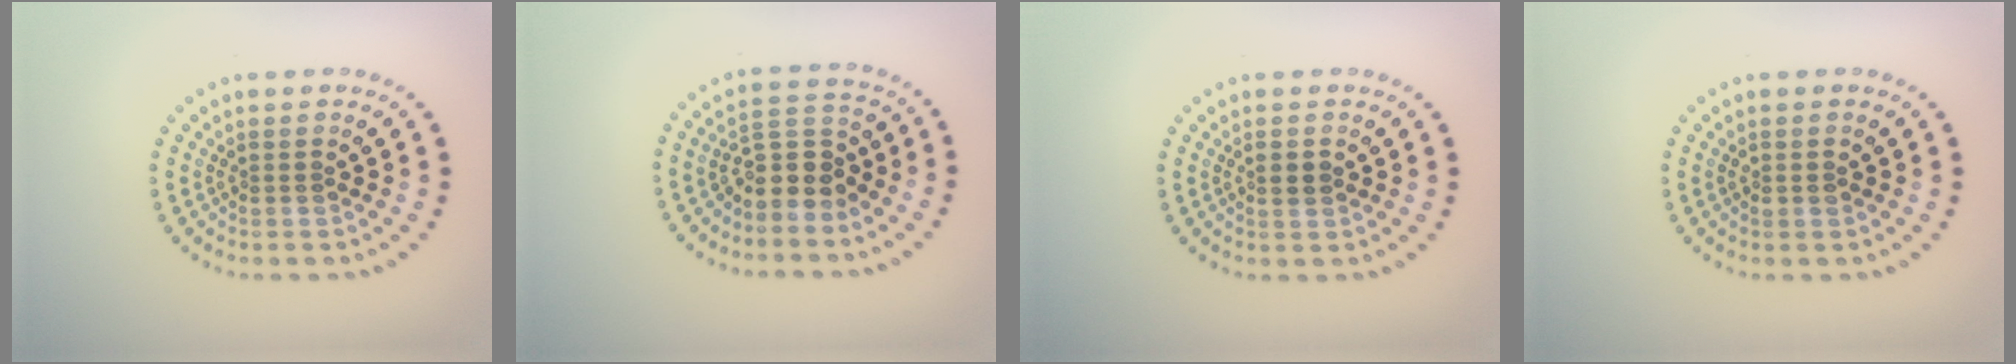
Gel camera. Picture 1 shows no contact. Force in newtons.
{"total": 3.4, "press": 3.1, "slide": 1.5}
{"total": 1.2, "press": 1.2, "slide": 0.0}
{"total": 1.0, "press": 1.0, "slide": 0.2}